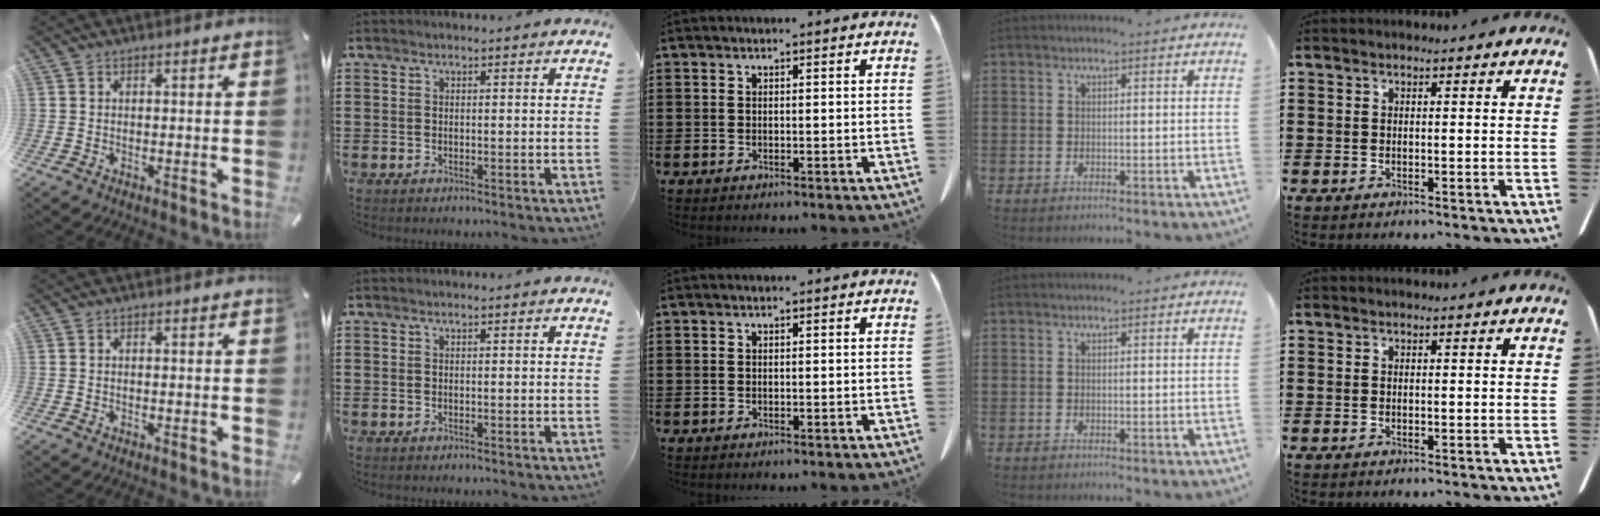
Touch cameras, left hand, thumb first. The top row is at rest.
{}